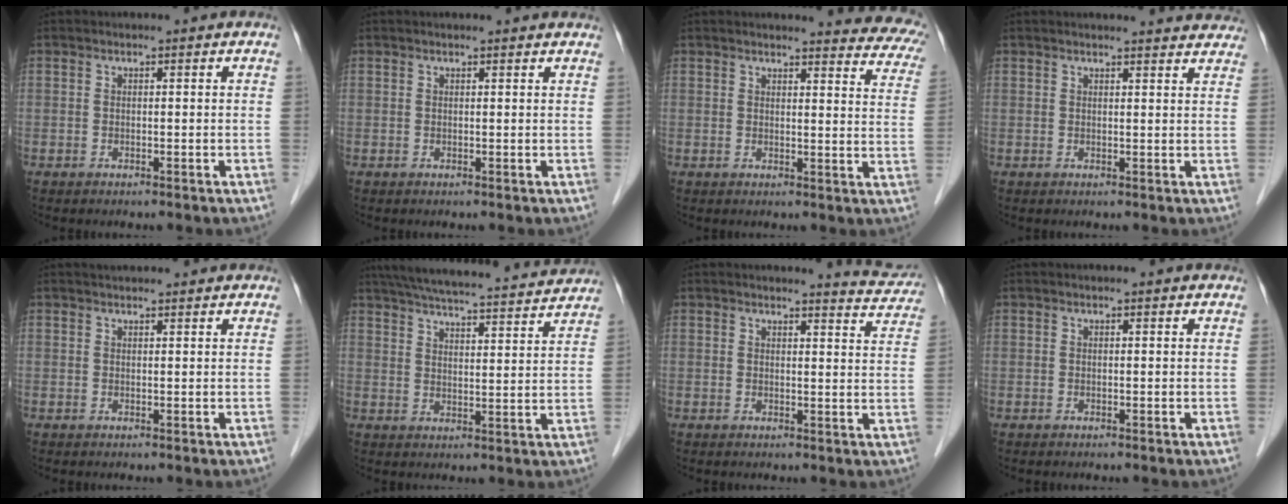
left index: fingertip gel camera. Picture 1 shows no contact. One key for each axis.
{"total": 2.8, "fx": 2.7, "fy": 0.1, "fz": 0.7, "tx": -0.012, "ty": 0.009, "tz": 0.024}
{"total": 13.7, "fx": 13.0, "fy": 2.1, "fz": 3.9, "tx": -0.013, "ty": -0.070, "tz": 0.107}
{"total": 10.5, "fx": 10.2, "fy": 1.2, "fz": 2.3, "tx": -0.010, "ty": -0.009, "tz": 0.094}
{"total": 5.9, "fx": 5.5, "fy": 0.7, "fz": 1.9, "tx": -0.023, "ty": 0.032, "tz": 0.066}
{"total": 22.2, "fx": 20.3, "fy": 2.2, "fz": 8.7, "tx": -0.144, "ty": 0.012, "tz": 0.272}
{"total": 6.3, "fx": 6.3, "fy": 0.3, "fz": 0.5, "tx": -0.006, "ty": -0.028, "tz": 0.053}
{"total": 2.6, "fx": 2.5, "fy": 0.2, "fz": 0.7, "tx": -0.012, "ty": 0.010, "tz": 0.023}